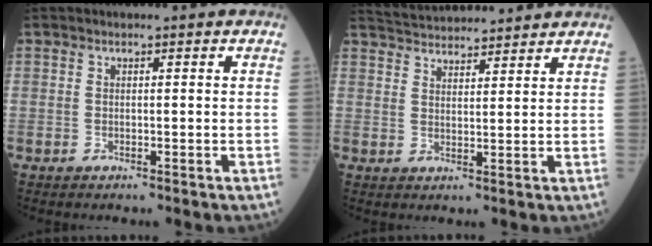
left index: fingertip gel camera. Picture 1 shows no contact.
{"total": 9.7, "force": [9.5, 1.0, 2.1], "torque": [-0.042, 0.030, 0.143]}